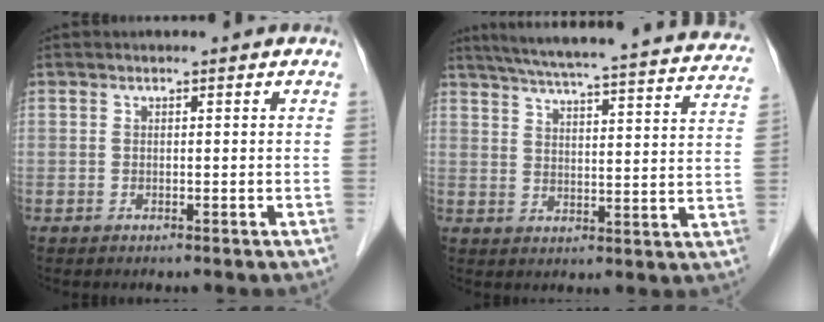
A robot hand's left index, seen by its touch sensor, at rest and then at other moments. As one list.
[{"total": 28.7, "force": [25.5, 2.4, 12.9], "torque": [-0.199, -0.029, 0.308]}]